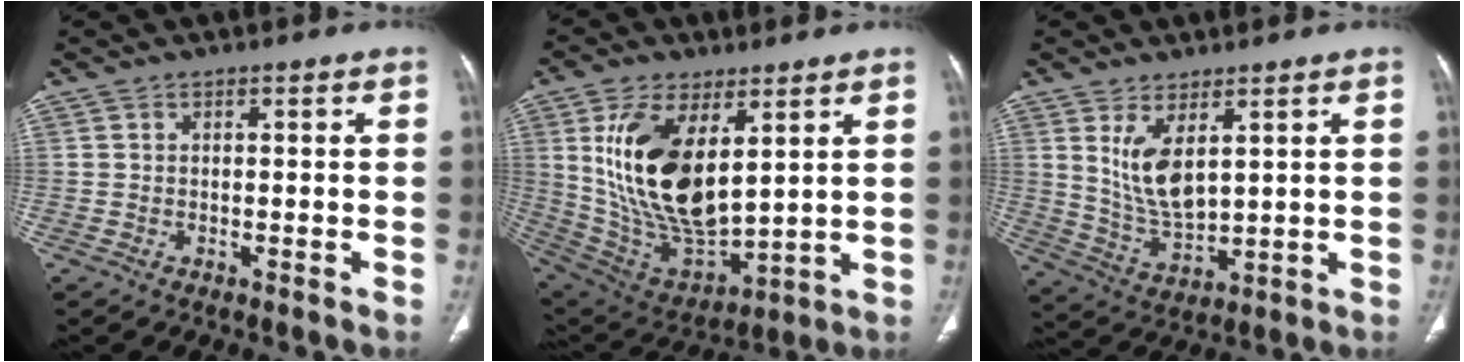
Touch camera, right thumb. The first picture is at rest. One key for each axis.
{"total": 20.2, "fx": 5.9, "fy": 10.3, "fz": 16.4, "tx": -0.295, "ty": -0.030, "tz": 0.129}
{"total": 8.8, "fx": 3.4, "fy": 3.9, "fz": 7.1, "tx": -0.126, "ty": -0.030, "tz": 0.082}